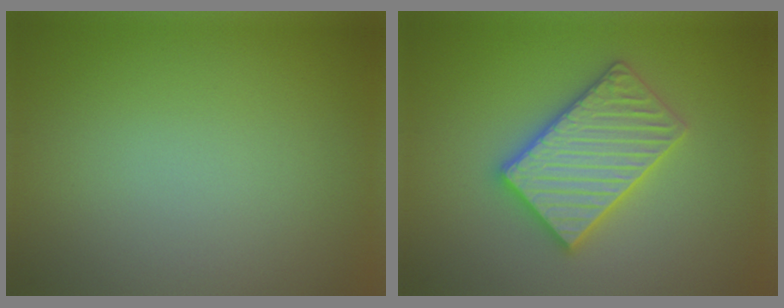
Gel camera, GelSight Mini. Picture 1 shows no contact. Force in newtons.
{"total": 5.5, "press": 5.5, "slide": 0.9}